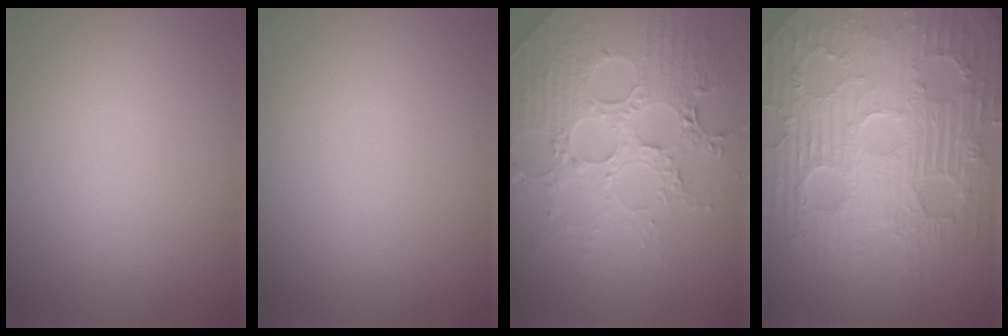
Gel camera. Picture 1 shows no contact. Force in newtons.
{"total": 0.0}
{"total": 7.6, "press": 5.6, "slide": 5.1}
{"total": 11.6, "press": 7.4, "slide": 8.9}